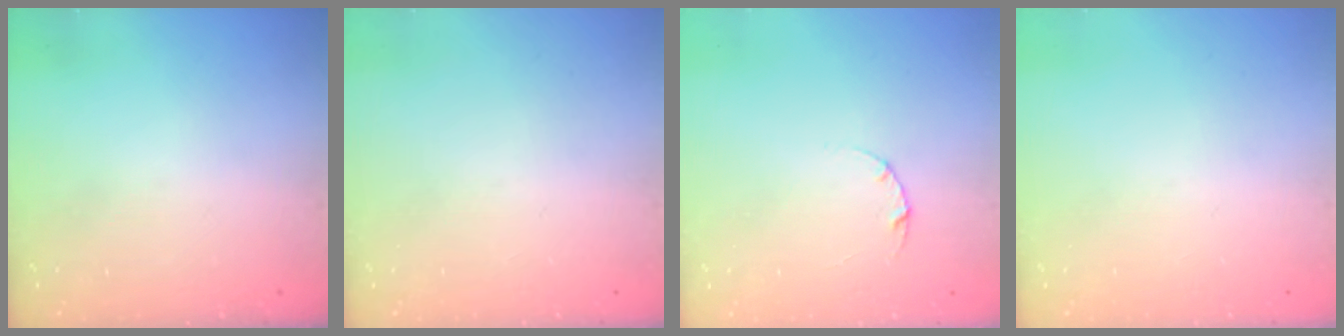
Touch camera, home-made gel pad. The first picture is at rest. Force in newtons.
{"total": 0.0}
{"total": 3.0, "press": 3.0, "slide": 0.4}
{"total": 0.0}